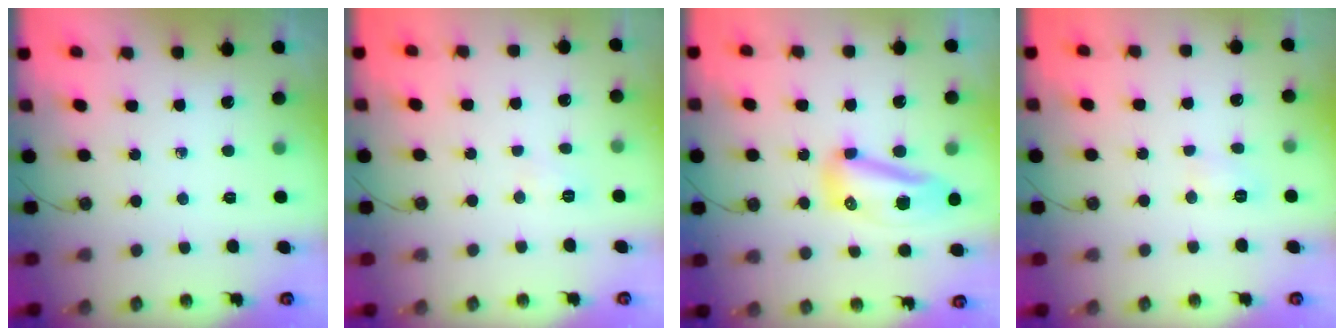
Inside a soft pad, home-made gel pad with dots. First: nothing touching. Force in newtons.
{"total": 3.0, "press": 2.9, "slide": 0.7}
{"total": 20.4, "press": 15.1, "slide": 13.7}
{"total": 3.9, "press": 3.9, "slide": 0.4}